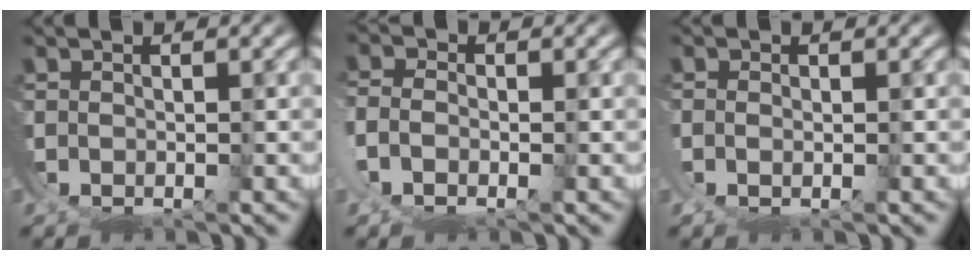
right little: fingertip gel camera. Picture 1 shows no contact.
{"total": 1.9, "force": [-0.6, 1.3, 1.2], "torque": [-0.035, -0.008, -0.008]}
{"total": 0.9, "force": [0.5, -0.3, 0.7], "torque": [-0.014, -0.004, 0.011]}